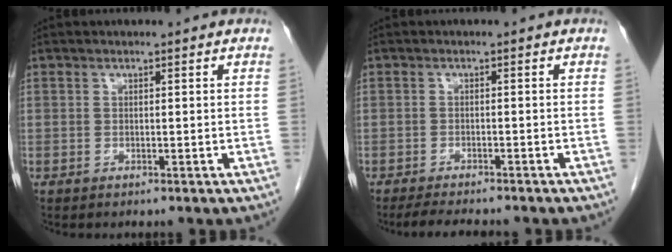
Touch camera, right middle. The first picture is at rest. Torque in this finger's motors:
{"motor_torque": [0.07, -0.05, 0.02, 0.01]}